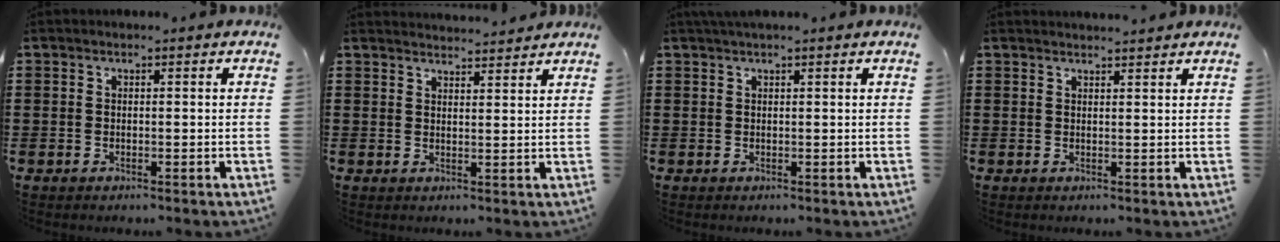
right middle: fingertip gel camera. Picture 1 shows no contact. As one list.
[{"total": 2.7, "force": [2.7, -0.2, -0.4], "torque": [-0.002, -0.009, 0.051]}, {"total": 1.0, "force": [0.8, 0.0, 0.6], "torque": [-0.012, 0.001, 0.014]}, {"total": 1.5, "force": [1.5, -0.2, 0.1], "torque": [-0.004, 0.000, 0.028]}]